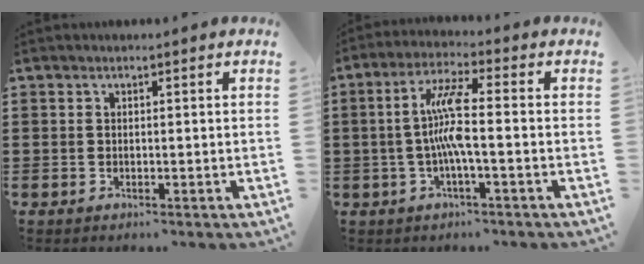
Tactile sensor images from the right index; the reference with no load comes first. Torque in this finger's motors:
{"motor_torque": [1.50, -0.46, 0.92, 0.20]}